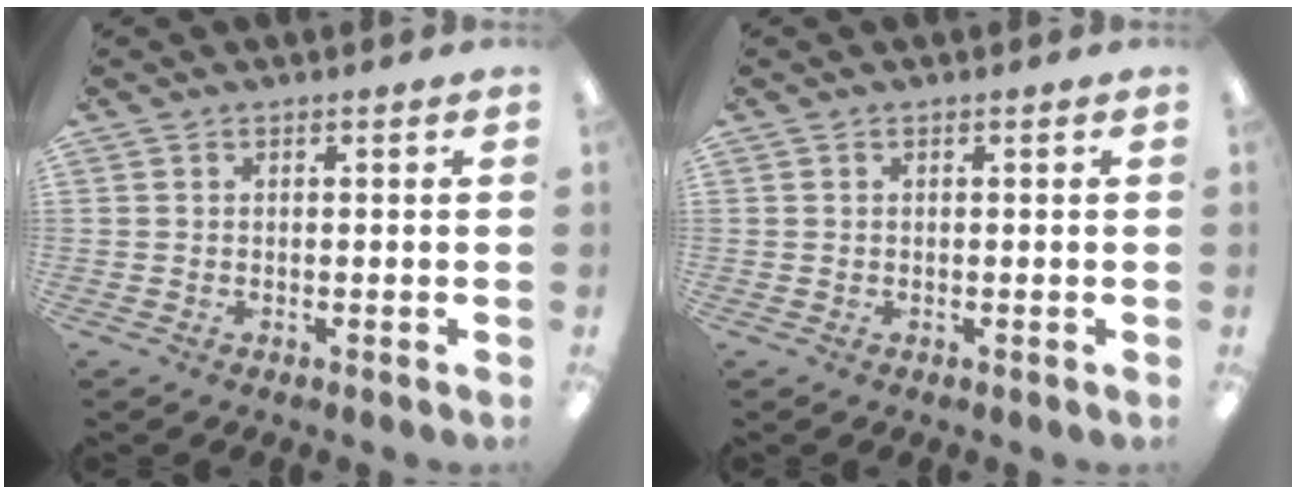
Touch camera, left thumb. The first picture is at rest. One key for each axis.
{"total": 0.0}